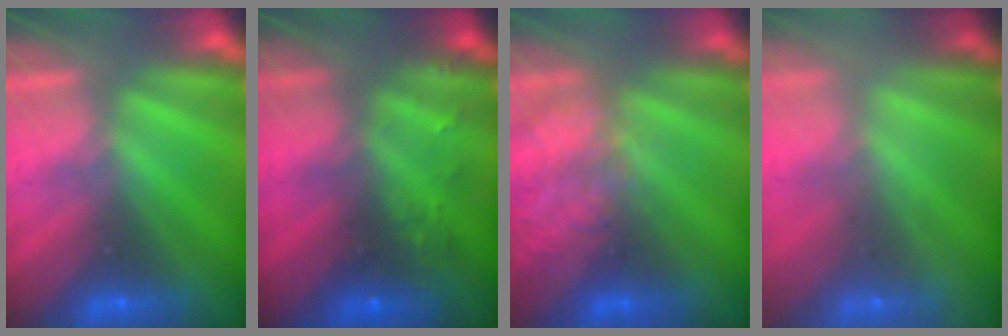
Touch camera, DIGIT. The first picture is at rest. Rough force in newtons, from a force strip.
{"total": 7.8}
{"total": 2.0}
{"total": 6.7}